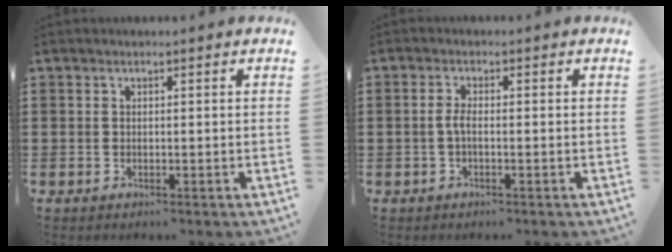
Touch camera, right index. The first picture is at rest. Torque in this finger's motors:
{"motor_torque": [0.95, -0.23, 0.51, 0.09]}